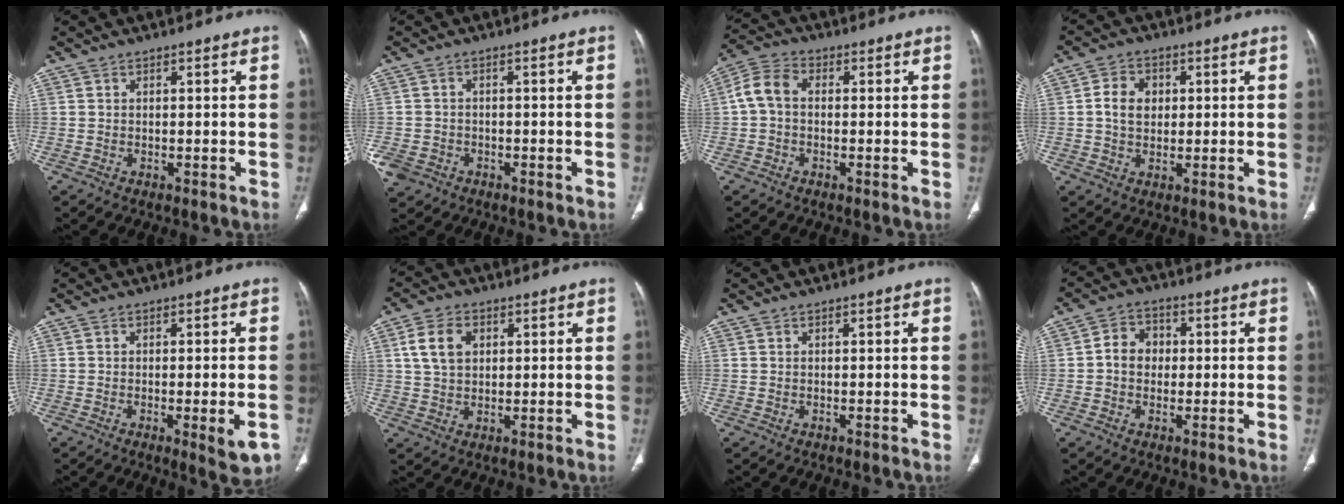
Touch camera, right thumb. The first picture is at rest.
{"total": 5.1, "force": [-2.5, 4.1, 1.5], "torque": [-0.040, 0.012, -0.039]}
{"total": 6.0, "force": [0.0, 4.2, 4.3], "torque": [-0.083, 0.019, -0.011]}
{"total": 5.8, "force": [0.7, 4.6, 3.6], "torque": [-0.046, 0.002, 0.010]}
{"total": 5.9, "force": [-2.2, 1.5, 5.3], "torque": [-0.063, -0.004, -0.023]}
{"total": 7.1, "force": [2.2, 4.9, 4.6], "torque": [-0.073, -0.001, 0.041]}
{"total": 0.0}
{"total": 5.9, "force": [0.1, 4.9, 3.2], "torque": [-0.030, 0.016, -0.007]}